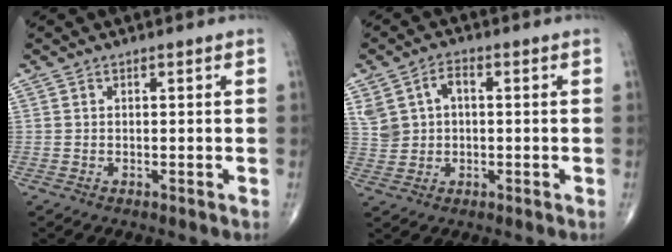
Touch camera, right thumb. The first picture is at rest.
{"total": 5.3, "force": [1.2, 3.8, 3.5], "torque": [-0.055, 0.008, 0.025]}